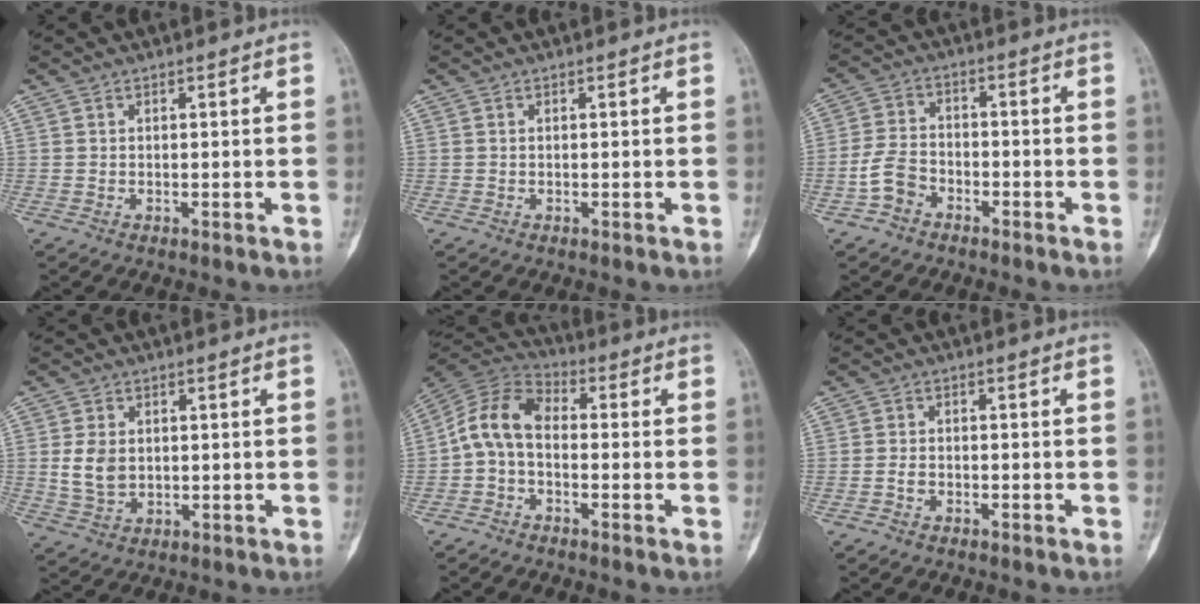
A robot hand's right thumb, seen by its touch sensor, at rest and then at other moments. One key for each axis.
{"total": 0.0}
{"total": 5.8, "fx": -3.2, "fy": 3.9, "fz": 2.9, "tx": -0.052, "ty": 0.027, "tz": -0.065}
{"total": 5.8, "fx": 0.5, "fy": 4.2, "fz": 4.0, "tx": -0.067, "ty": -0.003, "tz": 0.018}
{"total": 9.1, "fx": -1.0, "fy": 5.9, "fz": 6.8, "tx": -0.124, "ty": 0.030, "tz": -0.037}
{"total": 1.6, "fx": -0.9, "fy": 1.0, "fz": 0.9, "tx": -0.016, "ty": 0.008, "tz": -0.020}